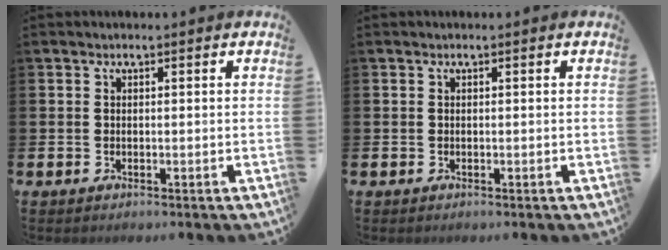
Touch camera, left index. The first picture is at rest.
{"total": 0.0}